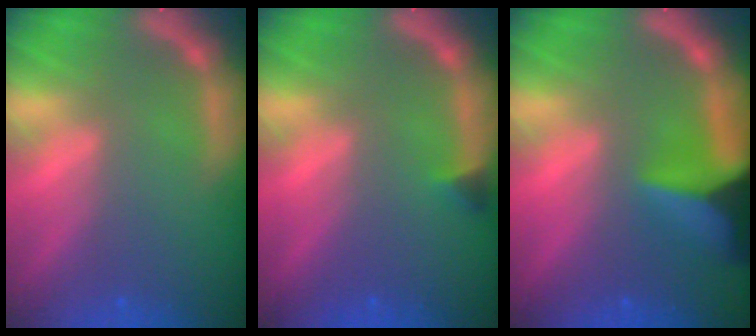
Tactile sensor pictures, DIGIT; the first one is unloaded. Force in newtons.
{"total": 0.9}
{"total": 8.4}